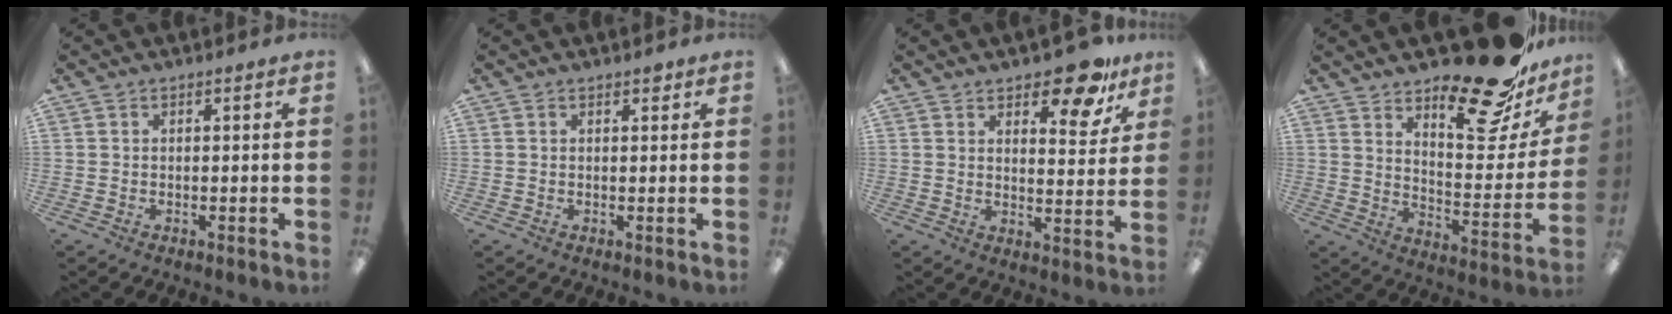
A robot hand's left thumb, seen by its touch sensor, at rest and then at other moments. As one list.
[{"total": 1.3, "force": [0.9, 0.7, 0.7], "torque": [0.002, -0.006, 0.012]}, {"total": 11.7, "force": [8.8, 4.6, 6.3], "torque": [-0.065, -0.058, 0.148]}, {"total": 22.5, "force": [17.3, 7.3, 12.3], "torque": [-0.160, -0.121, 0.281]}]